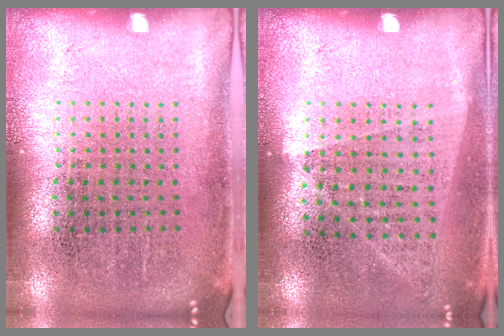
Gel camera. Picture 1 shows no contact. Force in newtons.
{"total": 1.0, "press": 0.9, "slide": 0.5}